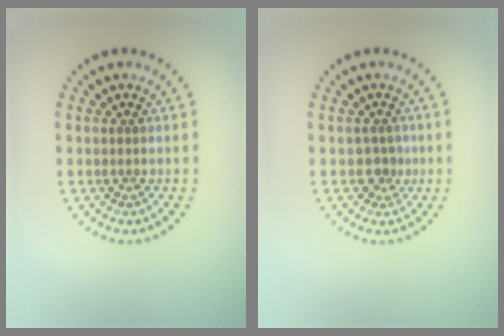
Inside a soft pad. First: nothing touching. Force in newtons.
{"total": 1.7, "press": 1.3, "slide": 1.2}